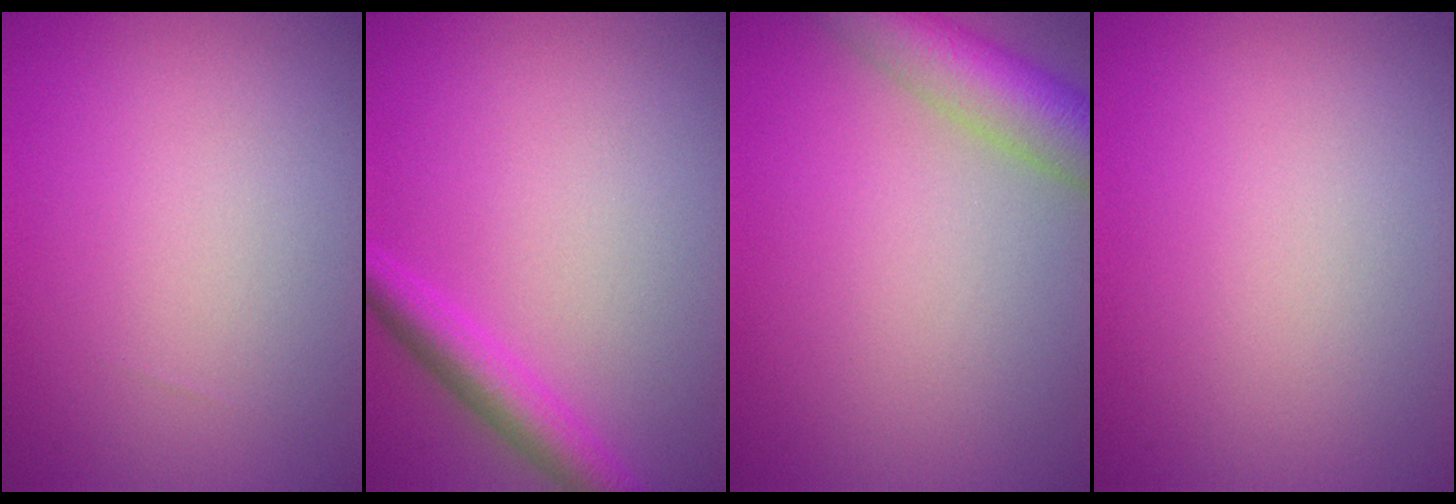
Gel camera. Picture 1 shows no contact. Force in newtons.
{"total": 3.4, "press": 3.4, "slide": 0.1}
{"total": 6.9, "press": 6.9, "slide": 0.5}
{"total": 0.0}